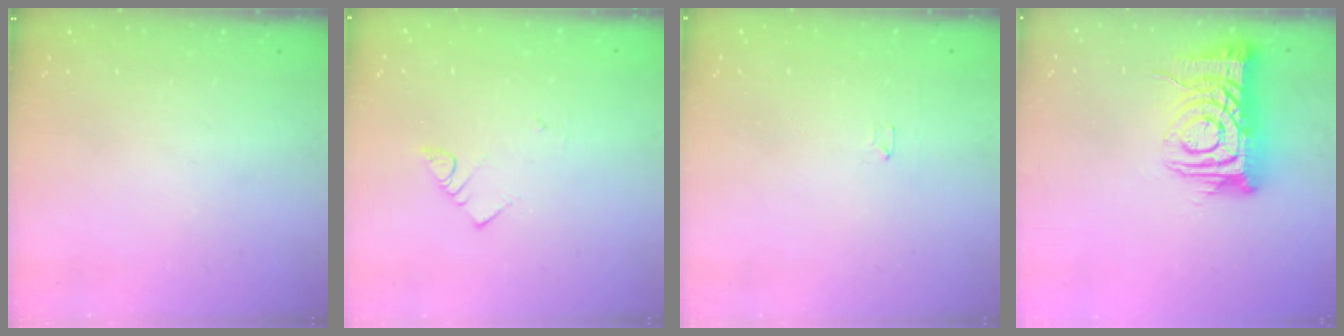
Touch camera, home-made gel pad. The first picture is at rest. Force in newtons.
{"total": 3.1, "press": 3.1, "slide": 0.2}
{"total": 1.2, "press": 1.2, "slide": 0.0}
{"total": 12.4, "press": 12.3, "slide": 1.0}